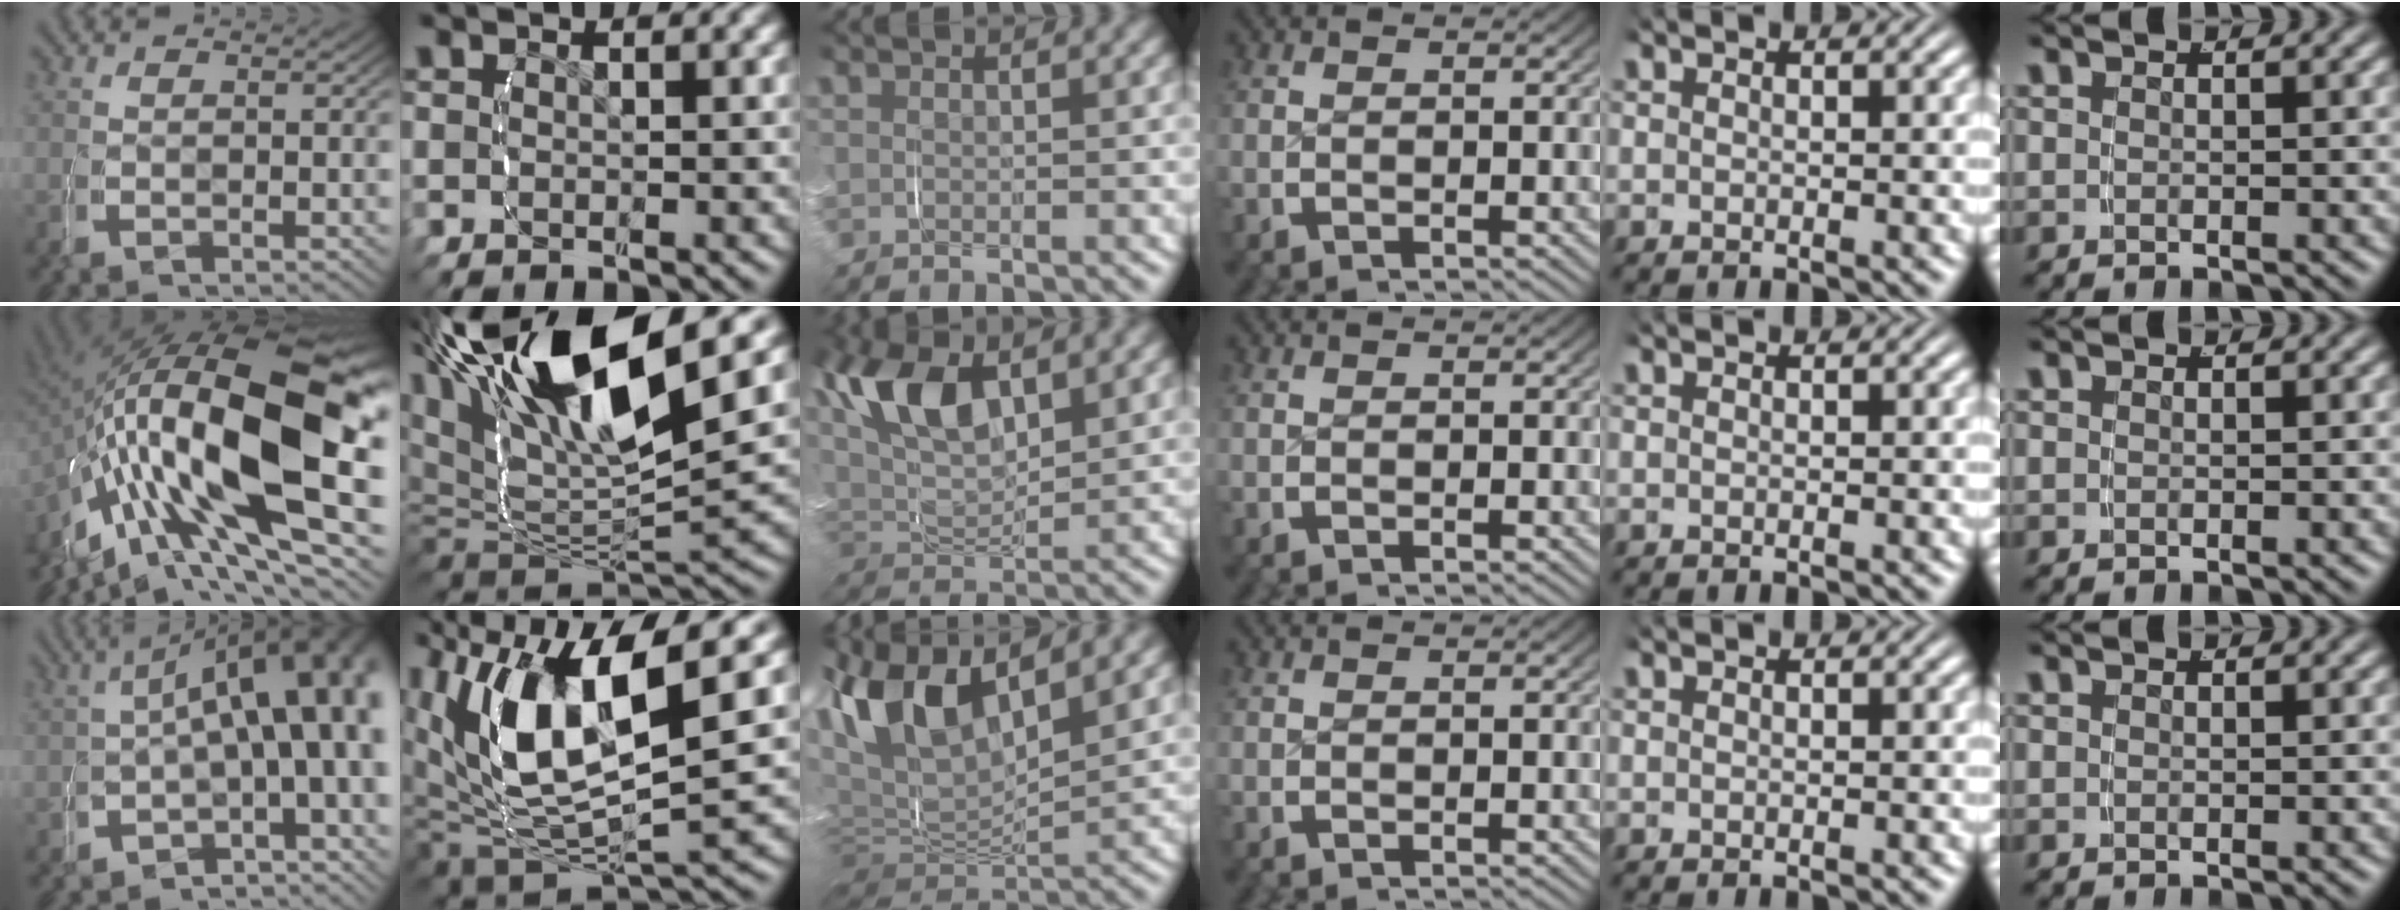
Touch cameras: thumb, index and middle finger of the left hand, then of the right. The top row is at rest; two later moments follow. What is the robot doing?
{"motion": "grasp_and_lifting", "object": "router"}